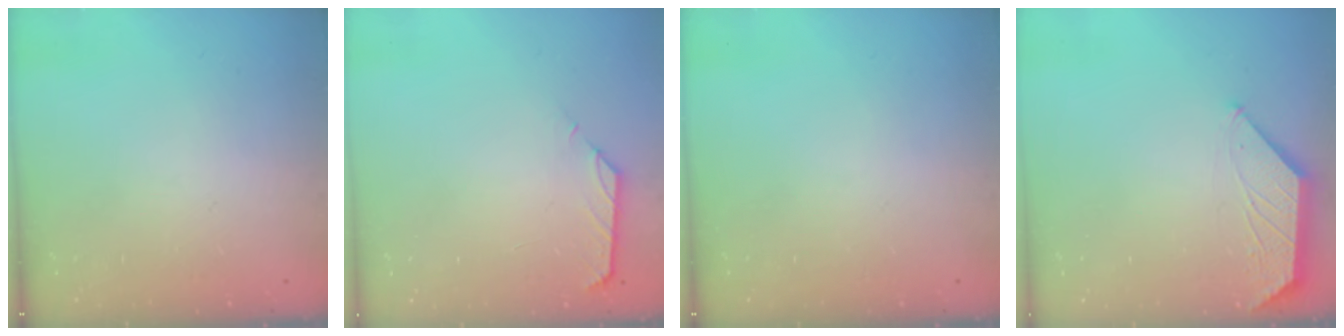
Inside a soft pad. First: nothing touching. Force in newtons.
{"total": 1.5, "press": 1.4, "slide": 0.6}
{"total": 0.0}
{"total": 1.3, "press": 1.3, "slide": 0.3}